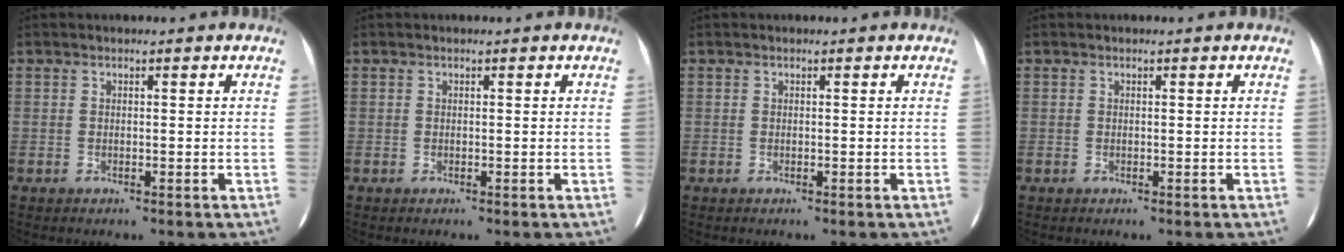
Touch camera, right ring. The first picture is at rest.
{"total": 0.0}
{"total": 0.0}
{"total": 0.0}